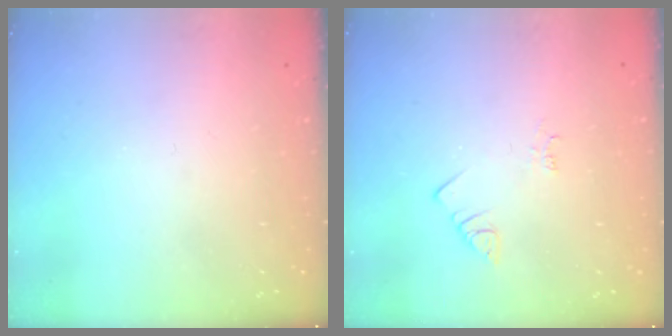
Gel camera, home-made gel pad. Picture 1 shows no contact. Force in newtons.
{"total": 2.2, "press": 2.2, "slide": 0.6}